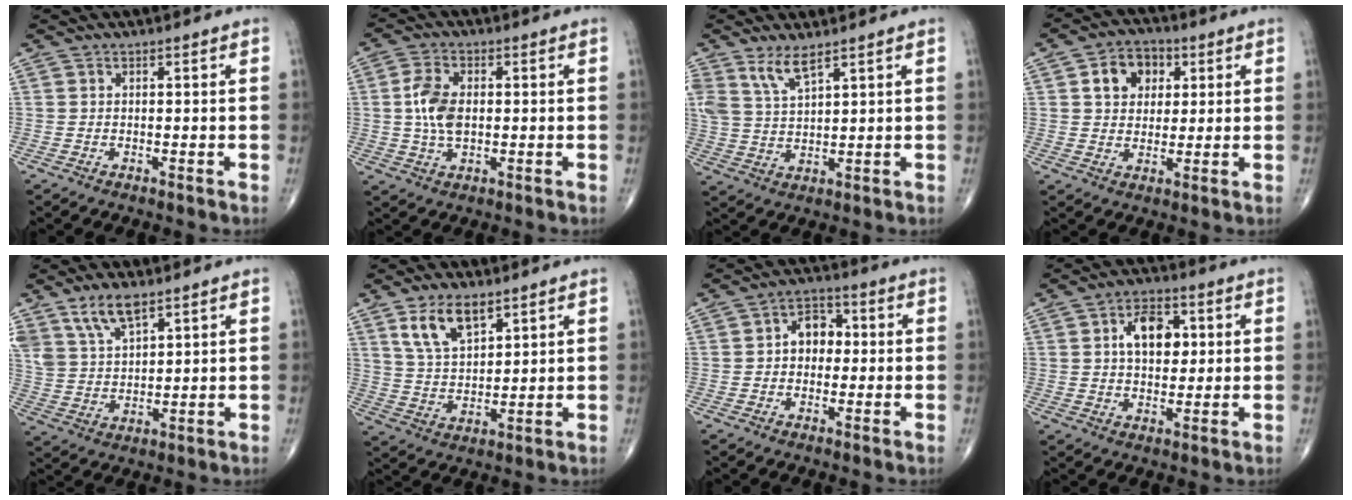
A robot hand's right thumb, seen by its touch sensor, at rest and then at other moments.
{"total": 7.2, "force": [0.4, 4.2, 5.8], "torque": [-0.119, 0.003, 0.008]}
{"total": 5.5, "force": [4.0, 1.5, 3.5], "torque": [-0.073, -0.020, 0.086]}
{"total": 8.3, "force": [2.6, 6.4, 4.5], "torque": [-0.038, 0.000, 0.038]}
{"total": 8.3, "force": [5.6, 3.4, 5.1], "torque": [-0.092, -0.022, 0.118]}
{"total": 9.1, "force": [5.4, 4.2, 6.0], "torque": [-0.100, -0.027, 0.110]}
{"total": 6.0, "force": [0.3, 4.5, 4.0], "torque": [-0.039, 0.018, -0.005]}
{"total": 9.1, "force": [2.1, 5.7, 6.8], "torque": [-0.084, 0.003, 0.033]}